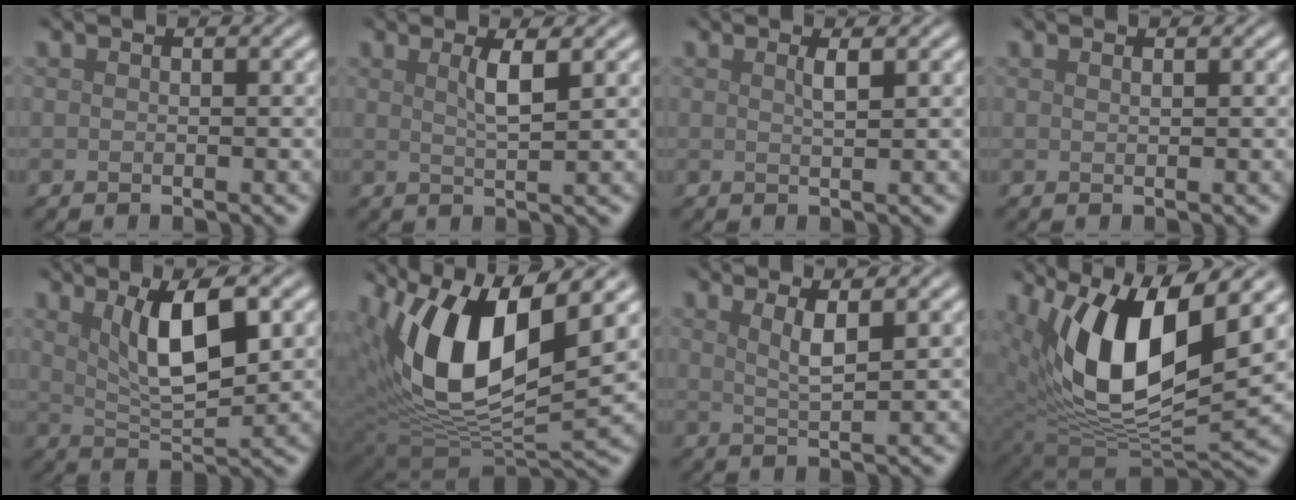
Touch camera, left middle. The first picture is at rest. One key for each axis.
{"total": 2.6, "fx": 1.0, "fy": 0.6, "fz": 2.3, "tx": -0.036, "ty": 0.000, "tz": 0.015}
{"total": 1.3, "fx": 0.6, "fy": 0.3, "fz": 1.1, "tx": -0.016, "ty": 0.002, "tz": 0.008}
{"total": 0.7, "fx": 0.5, "fy": 0.2, "fz": 0.4, "tx": -0.002, "ty": 0.000, "tz": 0.006}
{"total": 6.1, "fx": 2.0, "fy": 1.9, "fz": 5.4, "tx": -0.094, "ty": -0.004, "tz": 0.040}
{"total": 12.8, "fx": 4.4, "fy": 5.8, "fz": 10.5, "tx": -0.199, "ty": -0.003, "tz": 0.082}
{"total": 2.7, "fx": 1.2, "fy": 0.6, "fz": 2.3, "tx": -0.036, "ty": -0.004, "tz": 0.022}
{"total": 11.8, "fx": 4.6, "fy": 5.2, "fz": 9.5, "tx": -0.179, "ty": -0.013, "tz": 0.090}